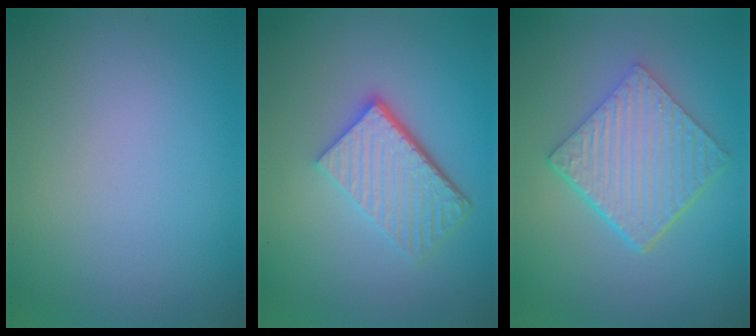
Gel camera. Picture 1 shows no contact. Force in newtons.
{"total": 5.7, "press": 4.0, "slide": 4.1}
{"total": 6.4, "press": 4.5, "slide": 4.7}